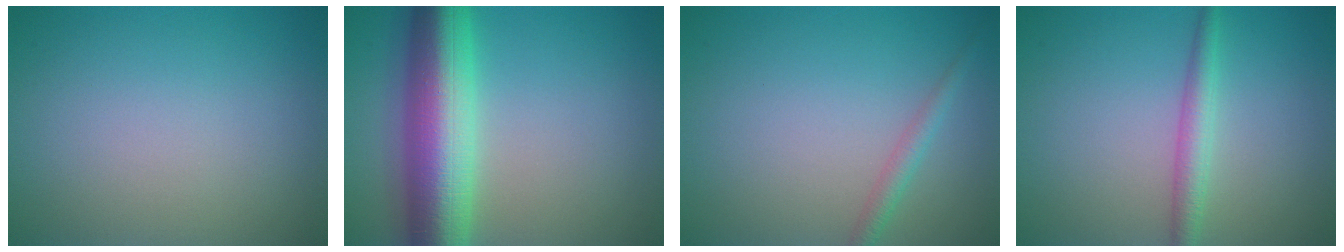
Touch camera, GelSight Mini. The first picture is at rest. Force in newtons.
{"total": 10.7, "press": 10.6, "slide": 0.2}
{"total": 1.5, "press": 1.5, "slide": 0.1}
{"total": 2.3, "press": 2.3, "slide": 0.1}